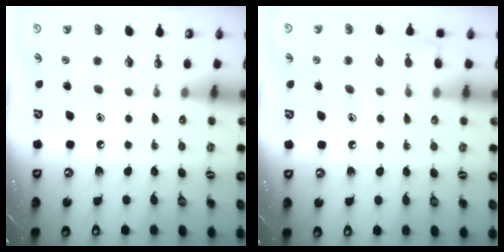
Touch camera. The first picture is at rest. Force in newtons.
{"total": 6.3, "press": 6.3, "slide": 0.6}